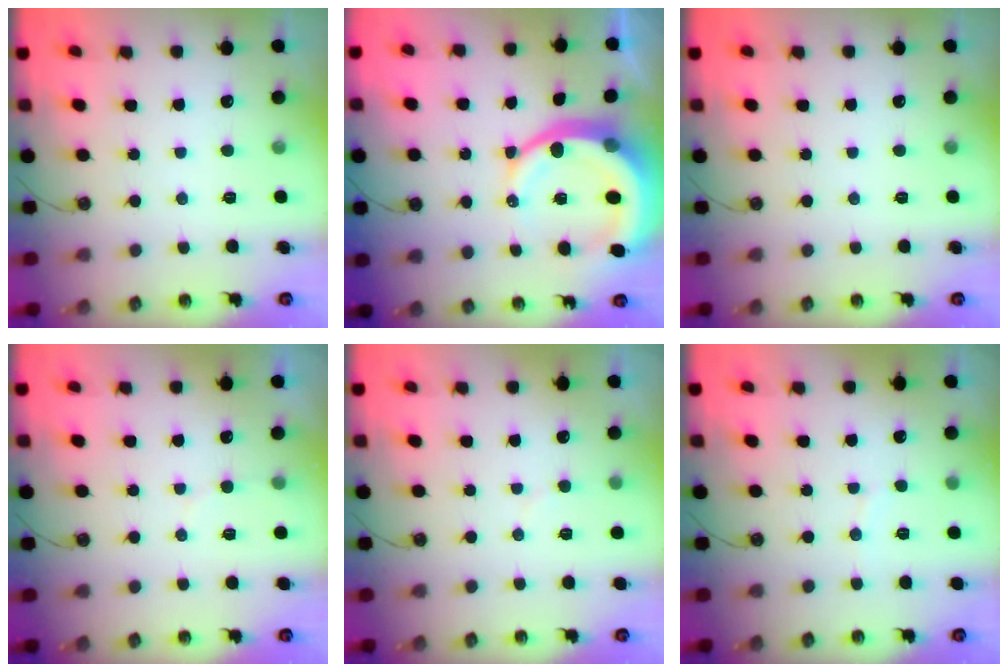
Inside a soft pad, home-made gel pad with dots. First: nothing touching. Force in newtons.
{"total": 14.5, "press": 14.4, "slide": 1.7}
{"total": 0.0}
{"total": 2.5, "press": 2.5, "slide": 0.1}
{"total": 3.5, "press": 3.5, "slide": 0.3}
{"total": 2.8, "press": 2.8, "slide": 0.4}